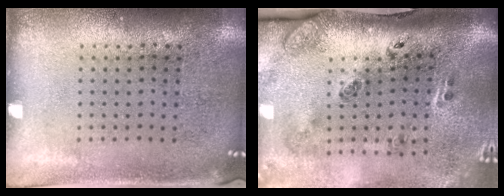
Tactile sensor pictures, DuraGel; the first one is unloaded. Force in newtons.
{"total": 3.2, "press": 1.9, "slide": 2.6}